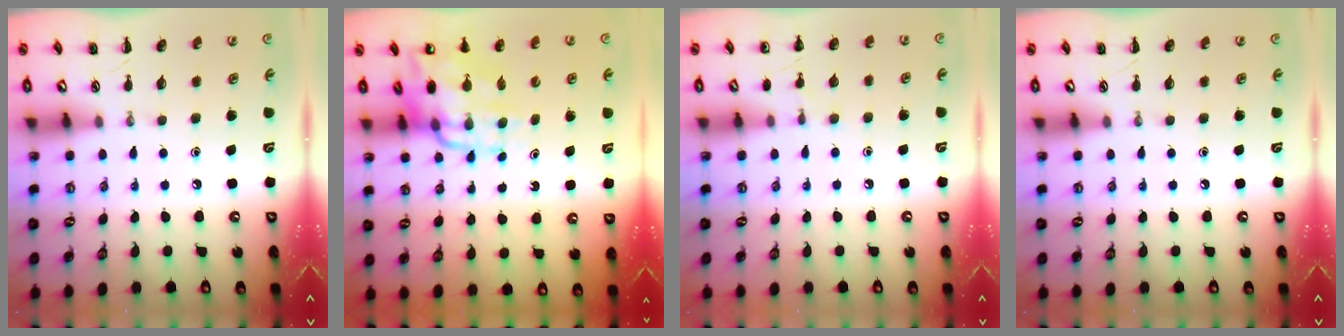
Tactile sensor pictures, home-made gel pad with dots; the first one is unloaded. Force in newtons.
{"total": 13.5, "press": 13.1, "slide": 3.4}
{"total": 5.9, "press": 5.7, "slide": 1.7}
{"total": 0.0}